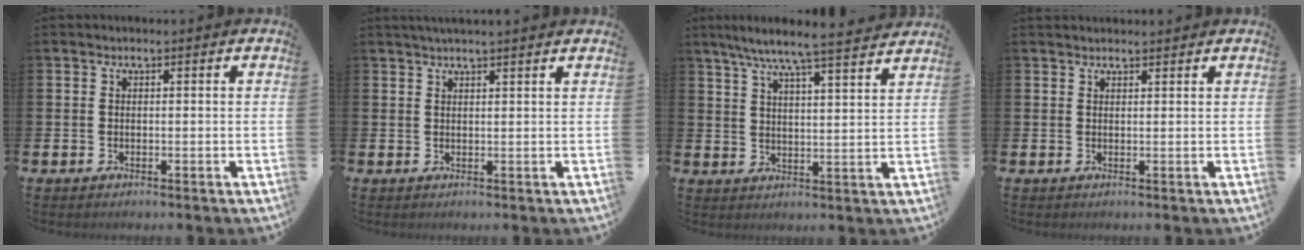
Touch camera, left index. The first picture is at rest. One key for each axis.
{"total": 1.9, "fx": 1.8, "fy": -0.3, "fz": 0.5, "tx": -0.008, "ty": -0.004, "tz": 0.033}
{"total": 7.5, "fx": 6.8, "fy": -0.3, "fz": 3.1, "tx": -0.076, "ty": -0.042, "tz": 0.116}
{"total": 1.3, "fx": 1.3, "fy": 0.3, "fz": 0.2, "tx": 0.009, "ty": -0.002, "tz": 0.020}